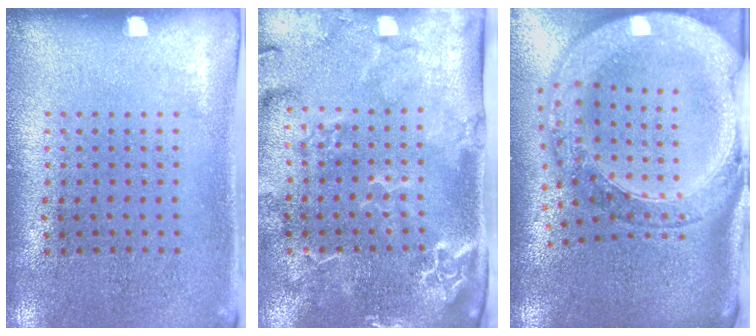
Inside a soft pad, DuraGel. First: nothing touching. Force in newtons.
{"total": 2.9, "press": 2.4, "slide": 1.6}
{"total": 4.0, "press": 3.0, "slide": 2.6}